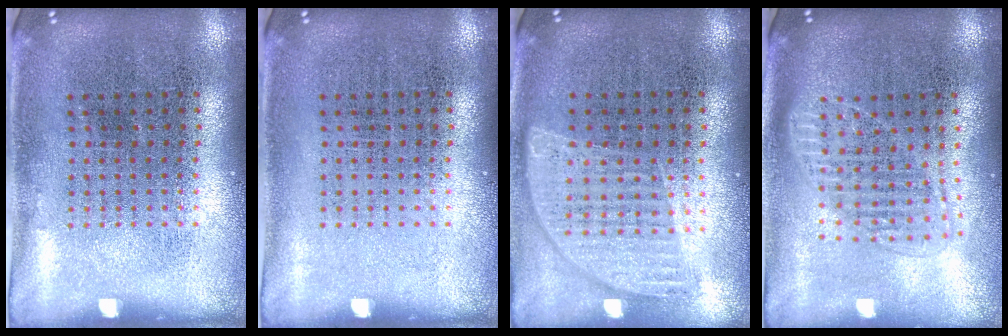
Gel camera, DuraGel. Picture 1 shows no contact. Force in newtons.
{"total": 0.0}
{"total": 0.9, "press": 0.9, "slide": 0.2}
{"total": 1.6, "press": 1.4, "slide": 0.8}